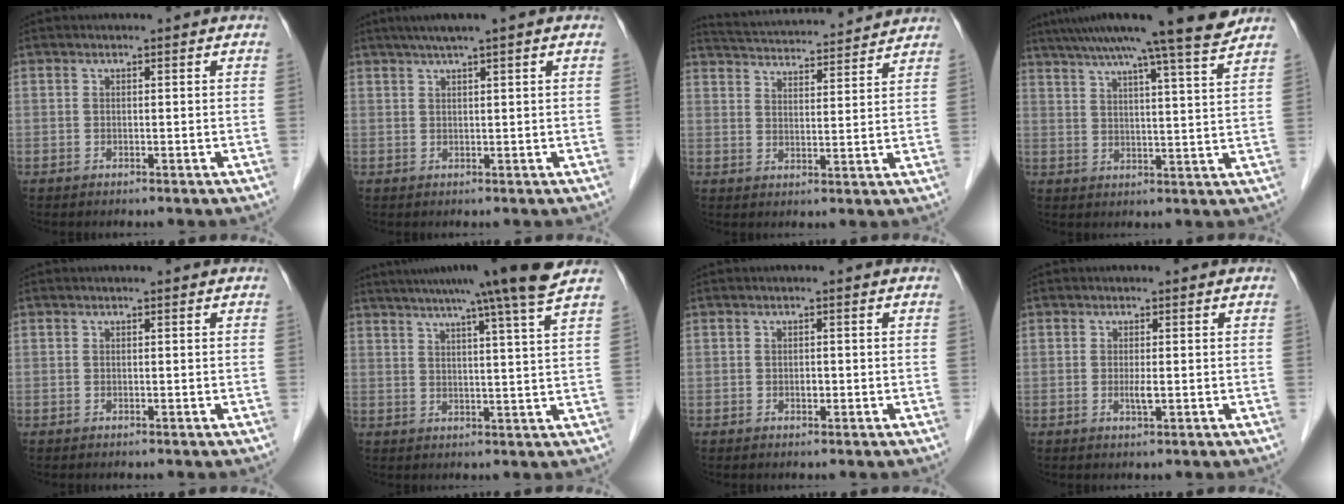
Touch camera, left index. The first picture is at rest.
{"total": 4.3, "force": [2.9, -0.5, 3.1], "torque": [-0.055, 0.019, 0.051]}
{"total": 16.6, "force": [15.7, 1.7, 4.9], "torque": [-0.089, 0.033, 0.229]}
{"total": 16.3, "force": [13.6, -1.3, 9.0], "torque": [-0.149, 0.006, 0.184]}
{"total": 0.0}
{"total": 14.6, "force": [11.7, -2.3, 8.3], "torque": [-0.132, -0.009, 0.145]}
{"total": 0.8, "force": [-0.3, 0.5, 0.5], "torque": [-0.009, -0.001, -0.005]}
{"total": 1.4, "force": [-0.3, 0.1, 1.4], "torque": [-0.028, -0.005, -0.003]}